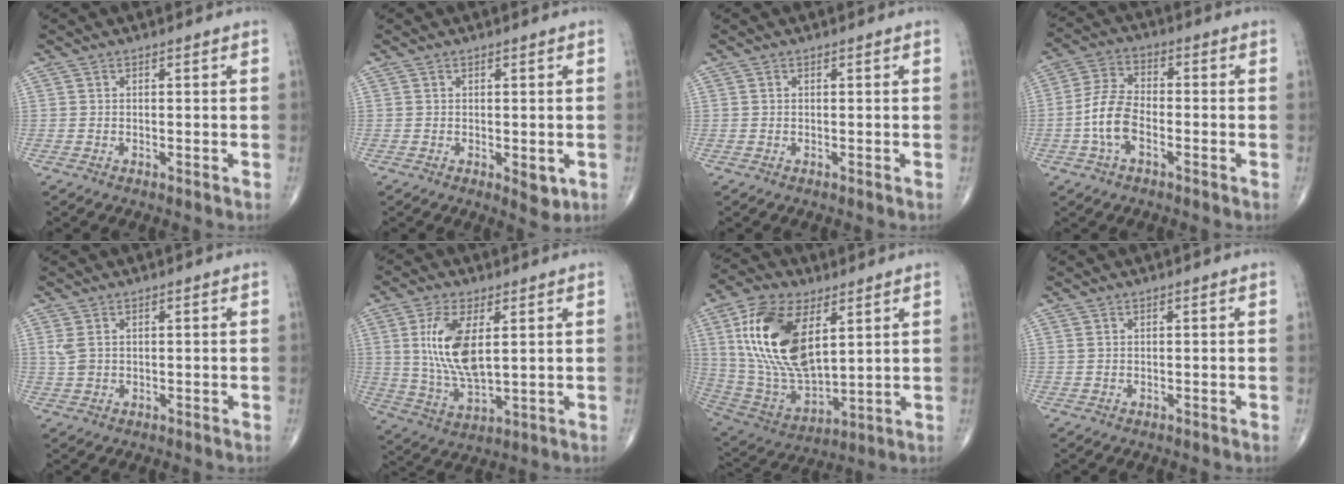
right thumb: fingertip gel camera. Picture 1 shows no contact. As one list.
[{"total": 3.2, "force": [-0.7, 1.5, 2.7], "torque": [-0.026, -0.007, -0.004]}, {"total": 0.0}, {"total": 8.4, "force": [-2.4, 4.5, 6.7], "torque": [-0.138, 0.024, -0.054]}, {"total": 2.3, "force": [0.6, 1.6, 1.6], "torque": [-0.042, 0.002, 0.017]}, {"total": 12.2, "force": [2.8, 5.3, 10.7], "torque": [-0.217, -0.020, 0.063]}, {"total": 21.2, "force": [6.9, 10.9, 16.9], "torque": [-0.321, -0.027, 0.135]}, {"total": 0.5, "force": [0.3, 0.4, 0.3], "torque": [-0.005, 0.002, 0.006]}]